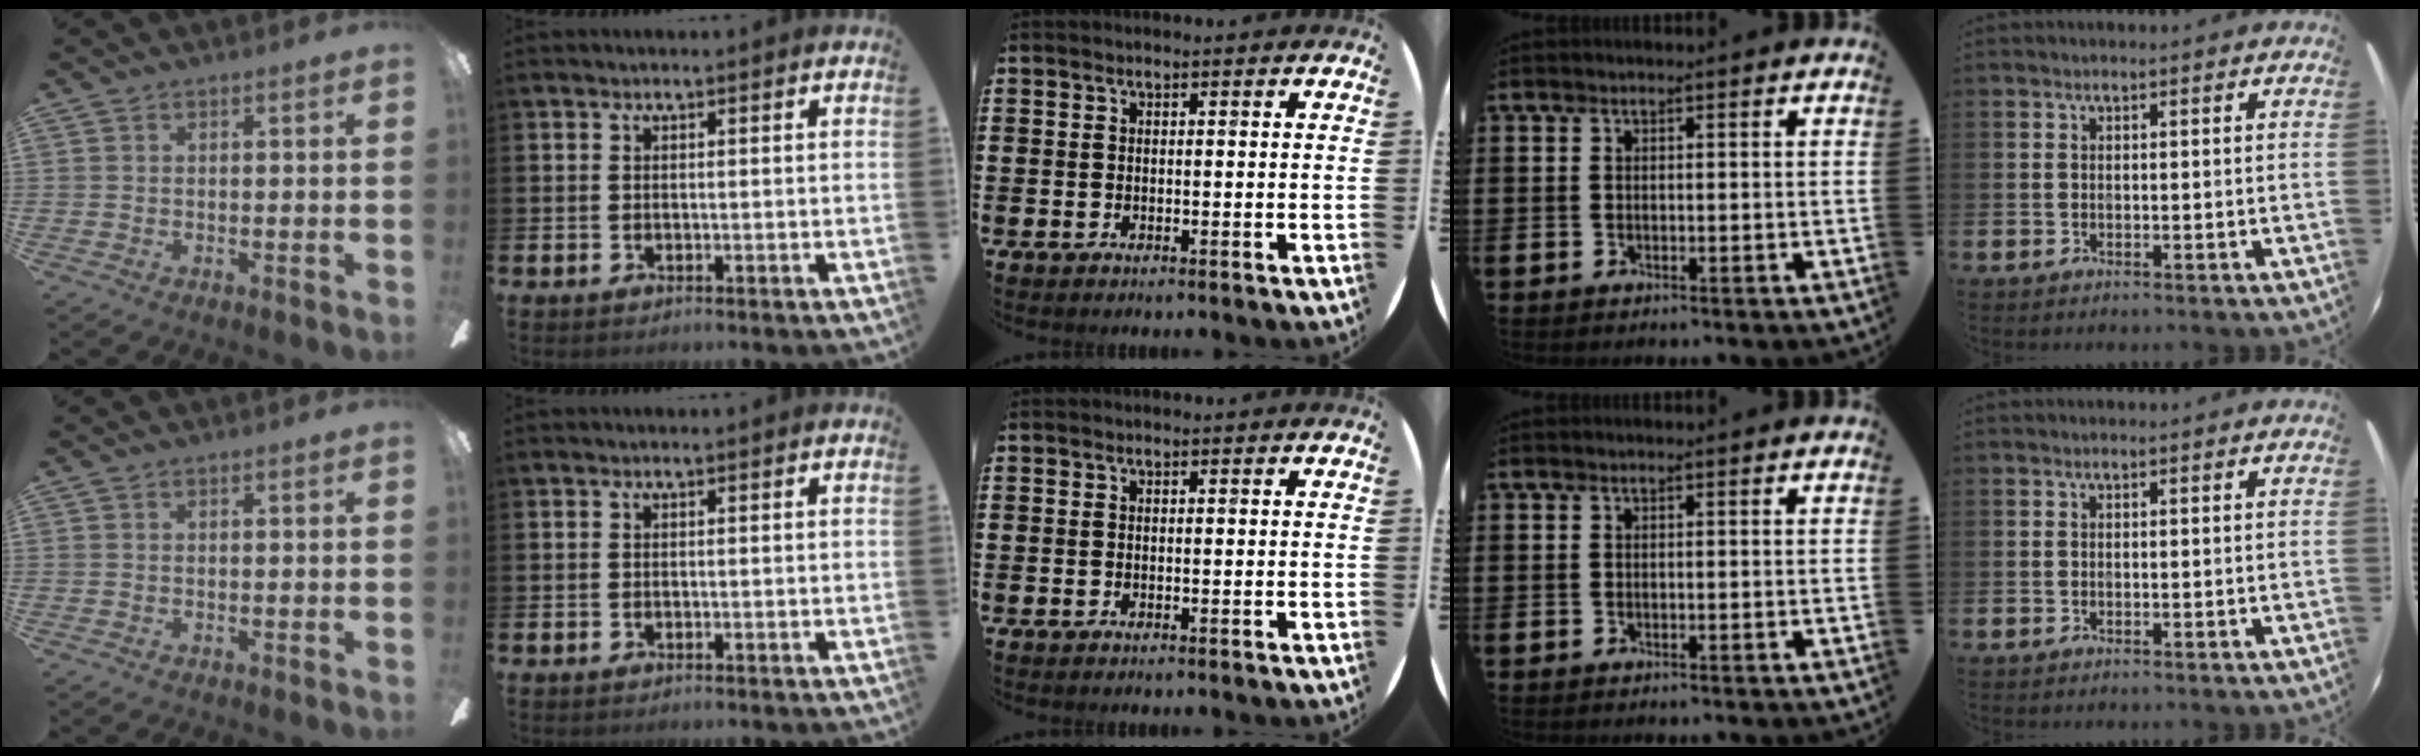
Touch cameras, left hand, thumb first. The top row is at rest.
{}